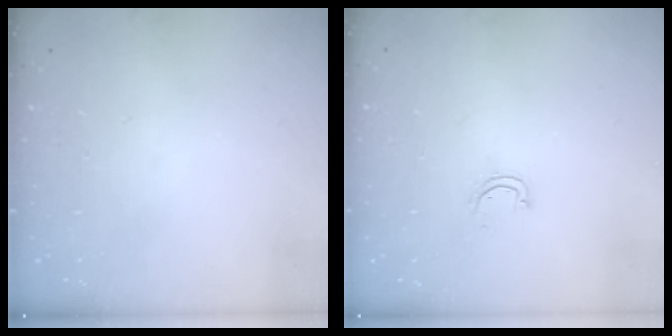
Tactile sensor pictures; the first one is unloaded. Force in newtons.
{"total": 3.0, "press": 3.0, "slide": 0.2}